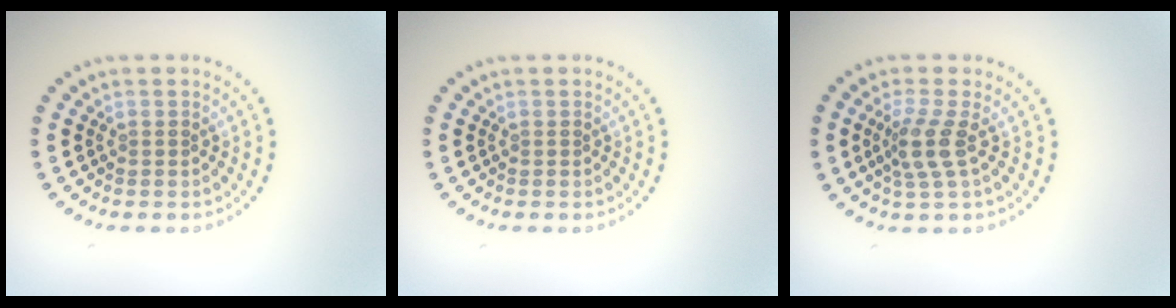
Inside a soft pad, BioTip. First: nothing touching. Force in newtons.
{"total": 0.0}
{"total": 2.7, "press": 2.0, "slide": 1.8}